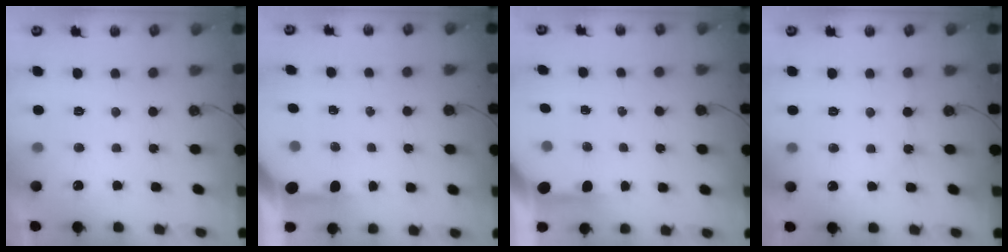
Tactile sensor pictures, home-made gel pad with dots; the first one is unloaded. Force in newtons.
{"total": 3.5, "press": 3.5, "slide": 0.5}
{"total": 3.4, "press": 3.4, "slide": 0.4}
{"total": 1.7, "press": 1.6, "slide": 0.3}